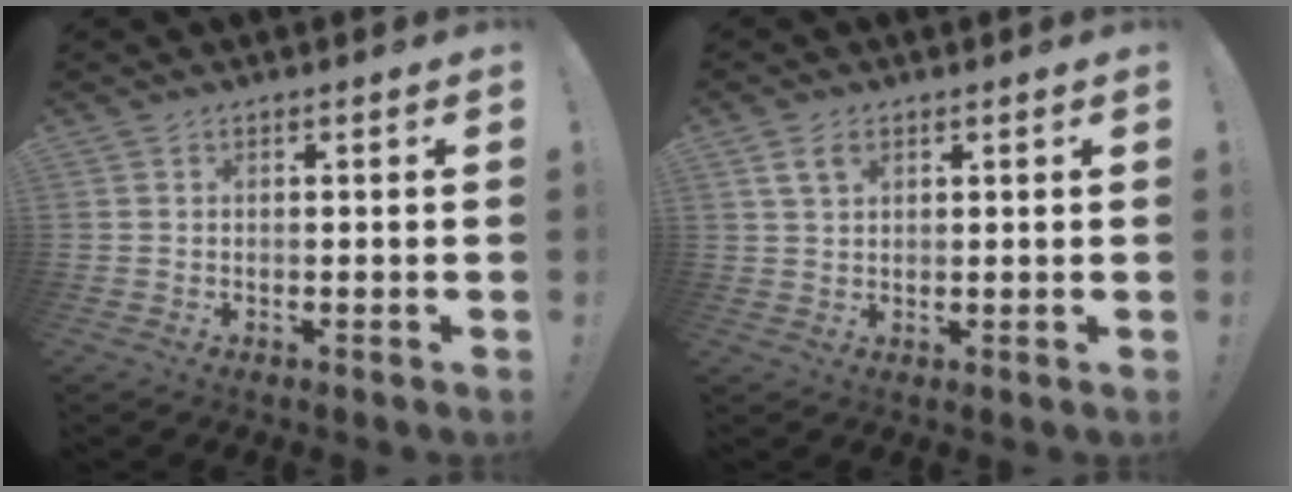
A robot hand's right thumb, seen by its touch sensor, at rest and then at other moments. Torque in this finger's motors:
{"motor_torque": [0.15, 0.23, 0.12, 0.25, 0.00]}